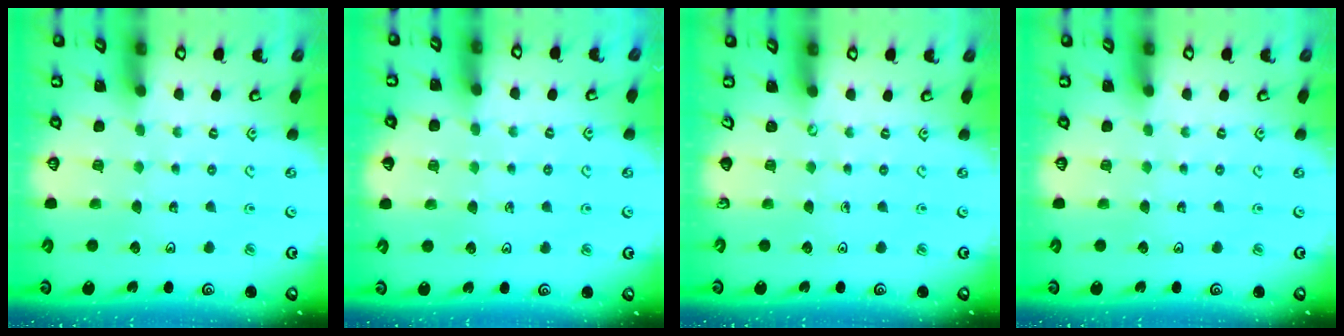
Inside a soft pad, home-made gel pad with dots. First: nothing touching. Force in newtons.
{"total": 4.3, "press": 4.3, "slide": 0.6}
{"total": 0.0}
{"total": 0.0}